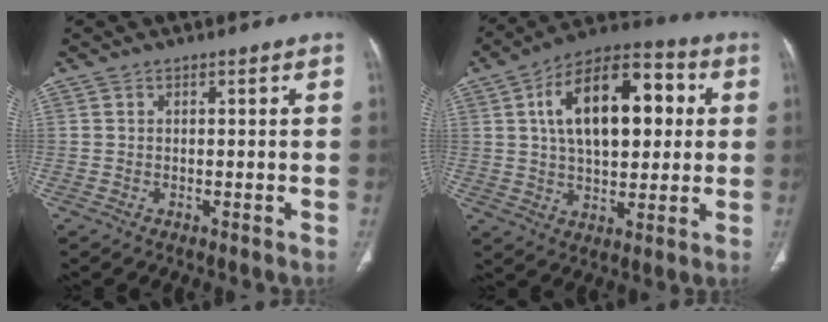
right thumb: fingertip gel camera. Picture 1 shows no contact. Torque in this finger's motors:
{"motor_torque": [-0.77, 3.11, 1.14, 0.93, 0.18]}